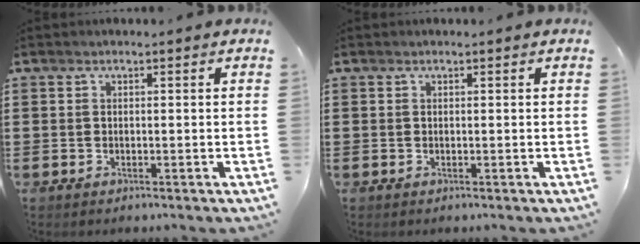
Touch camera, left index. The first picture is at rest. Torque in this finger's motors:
{"motor_torque": [-0.09, 0.11, -0.01, -0.01]}